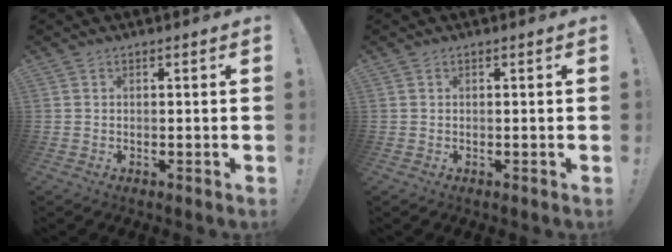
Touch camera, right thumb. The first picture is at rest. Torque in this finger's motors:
{"motor_torque": [-0.04, 0.19, 0.20, -0.06, -0.01]}